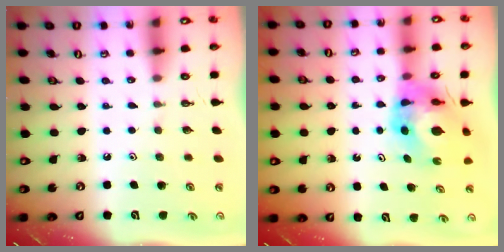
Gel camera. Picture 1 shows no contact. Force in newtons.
{"total": 8.0, "press": 7.9, "slide": 0.9}